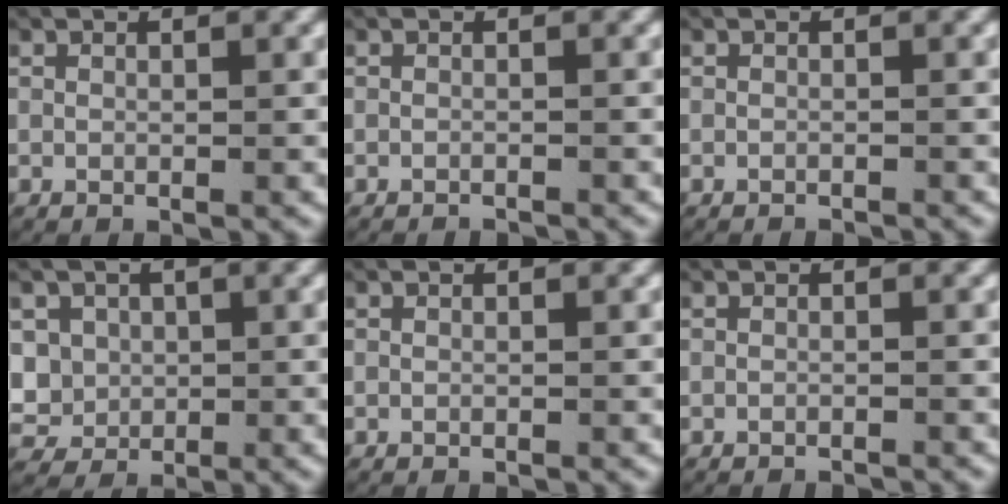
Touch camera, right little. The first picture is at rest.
{"total": 1.3, "force": [-1.3, 0.1, 0.1], "torque": [-0.006, -0.007, -0.018]}
{"total": 1.2, "force": [-1.2, 0.1, 0.1], "torque": [-0.004, -0.004, -0.017]}
{"total": 8.1, "force": [-1.1, 7.5, 2.9], "torque": [-0.086, -0.027, -0.016]}
{"total": 0.0}
{"total": 1.5, "force": [-1.5, 0.1, 0.2], "torque": [-0.004, -0.005, -0.021]}